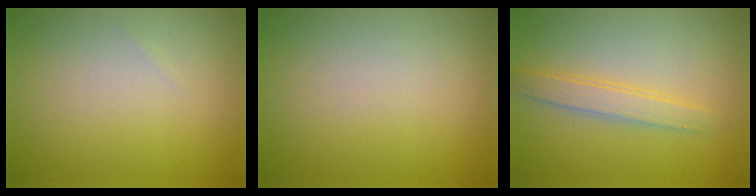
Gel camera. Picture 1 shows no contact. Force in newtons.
{"total": 0.0}
{"total": 2.4, "press": 2.4, "slide": 0.1}